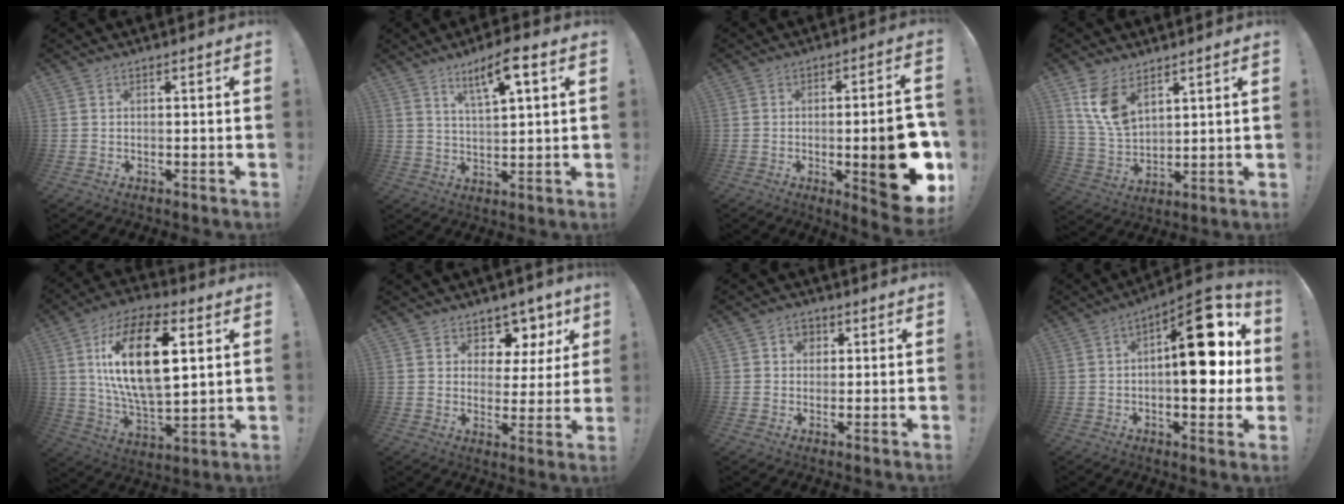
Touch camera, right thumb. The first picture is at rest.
{"total": 8.8, "force": [4.9, 1.7, 7.2], "torque": [-0.114, -0.018, 0.077]}
{"total": 18.7, "force": [-4.0, 5.0, 17.6], "torque": [-0.227, 0.004, -0.047]}
{"total": 10.4, "force": [6.5, 5.7, 5.9], "torque": [-0.119, -0.028, 0.126]}
{"total": 22.4, "force": [6.1, 10.9, 18.6], "torque": [-0.340, -0.010, 0.093]}
{"total": 7.8, "force": [5.7, 5.0, 1.8], "torque": [-0.017, -0.054, 0.105]}
{"total": 2.5, "force": [0.5, 2.3, 0.7], "torque": [-0.005, 0.000, 0.007]}
{"total": 19.5, "force": [2.6, 8.6, 17.3], "torque": [-0.218, -0.014, 0.041]}